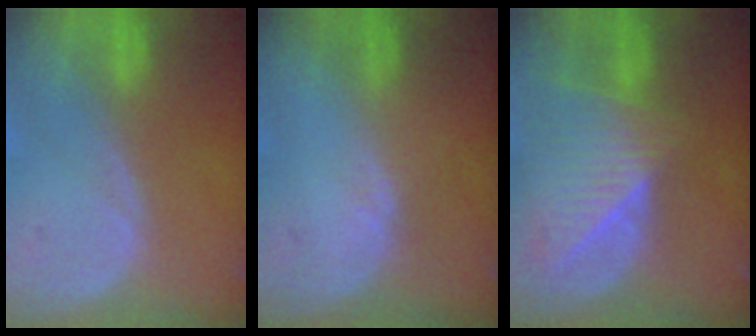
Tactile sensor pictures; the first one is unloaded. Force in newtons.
{"total": 1.0, "press": 0.7, "slide": 0.6}
{"total": 9.2, "press": 8.2, "slide": 4.1}